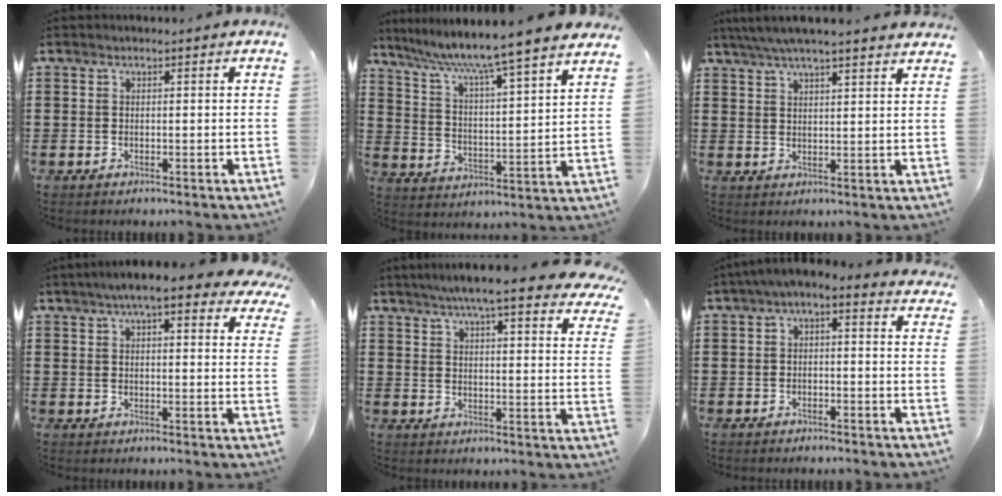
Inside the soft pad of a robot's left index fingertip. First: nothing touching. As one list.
[{"total": 6.7, "force": [5.7, -1.3, 3.2], "torque": [-0.087, -0.045, 0.089]}, {"total": 4.7, "force": [4.2, -0.1, 2.0], "torque": [-0.051, -0.011, 0.076]}, {"total": 7.3, "force": [5.8, 0.8, 4.4], "torque": [-0.084, -0.011, 0.101]}, {"total": 7.2, "force": [6.1, -0.3, 3.8], "torque": [-0.088, -0.027, 0.103]}, {"total": 1.6, "force": [-0.7, 0.5, 1.3], "torque": [-0.026, 0.004, -0.018]}]